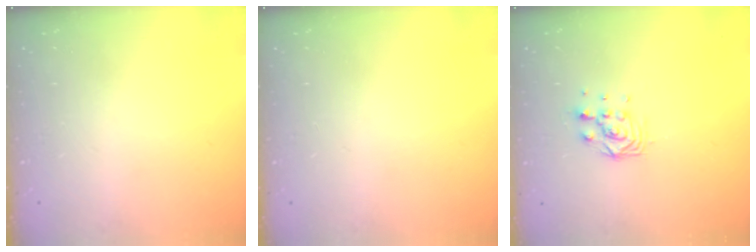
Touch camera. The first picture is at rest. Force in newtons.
{"total": 0.0}
{"total": 6.6, "press": 6.6, "slide": 0.5}